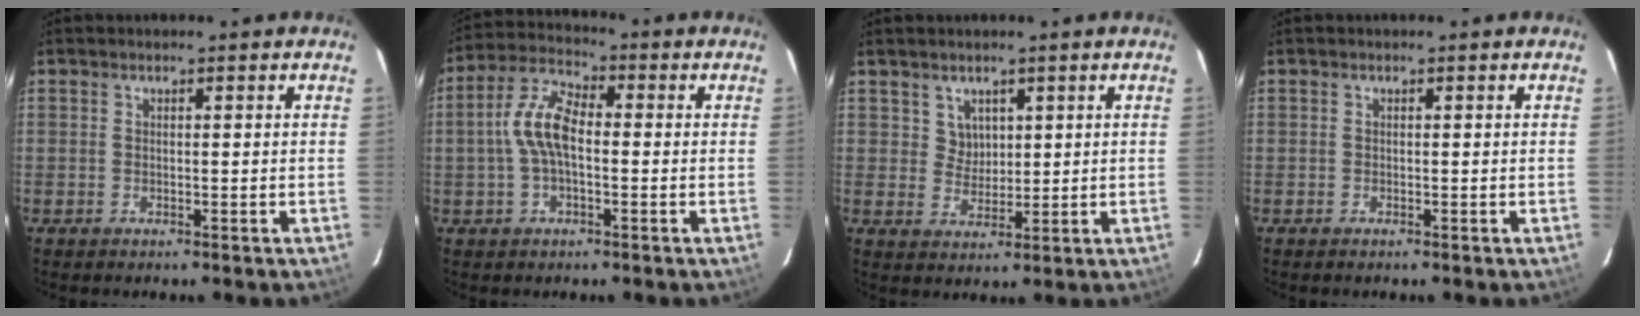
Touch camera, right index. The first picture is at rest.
{"total": 8.5, "force": [-0.7, 3.9, 7.5], "torque": [-0.160, 0.020, -0.017]}
{"total": 3.4, "force": [1.8, 2.9, 0.3], "torque": [0.001, 0.005, 0.035]}
{"total": 0.0}